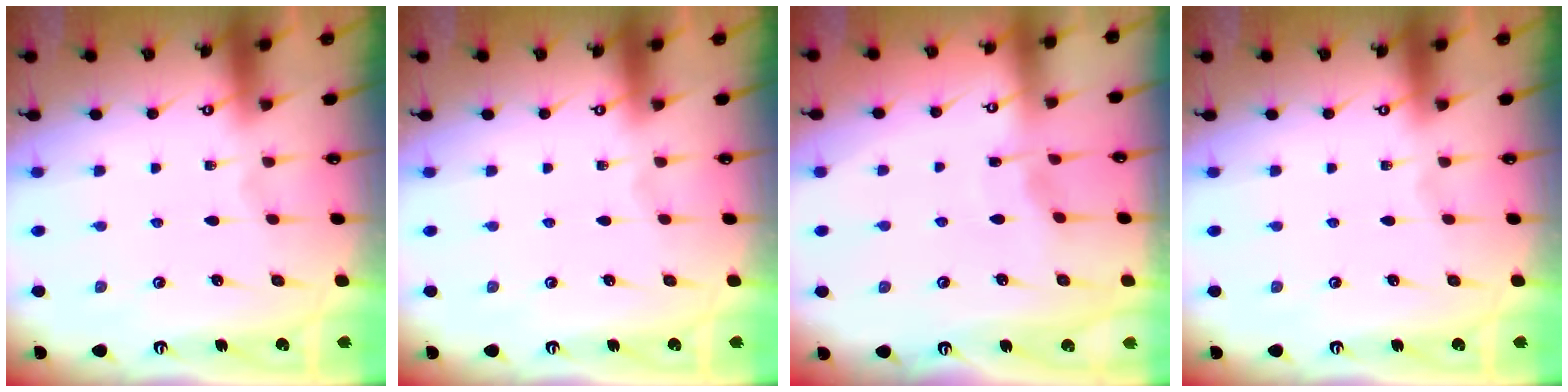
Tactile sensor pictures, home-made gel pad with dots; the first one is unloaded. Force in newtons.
{"total": 0.0}
{"total": 3.3, "press": 3.3, "slide": 0.4}
{"total": 0.0}